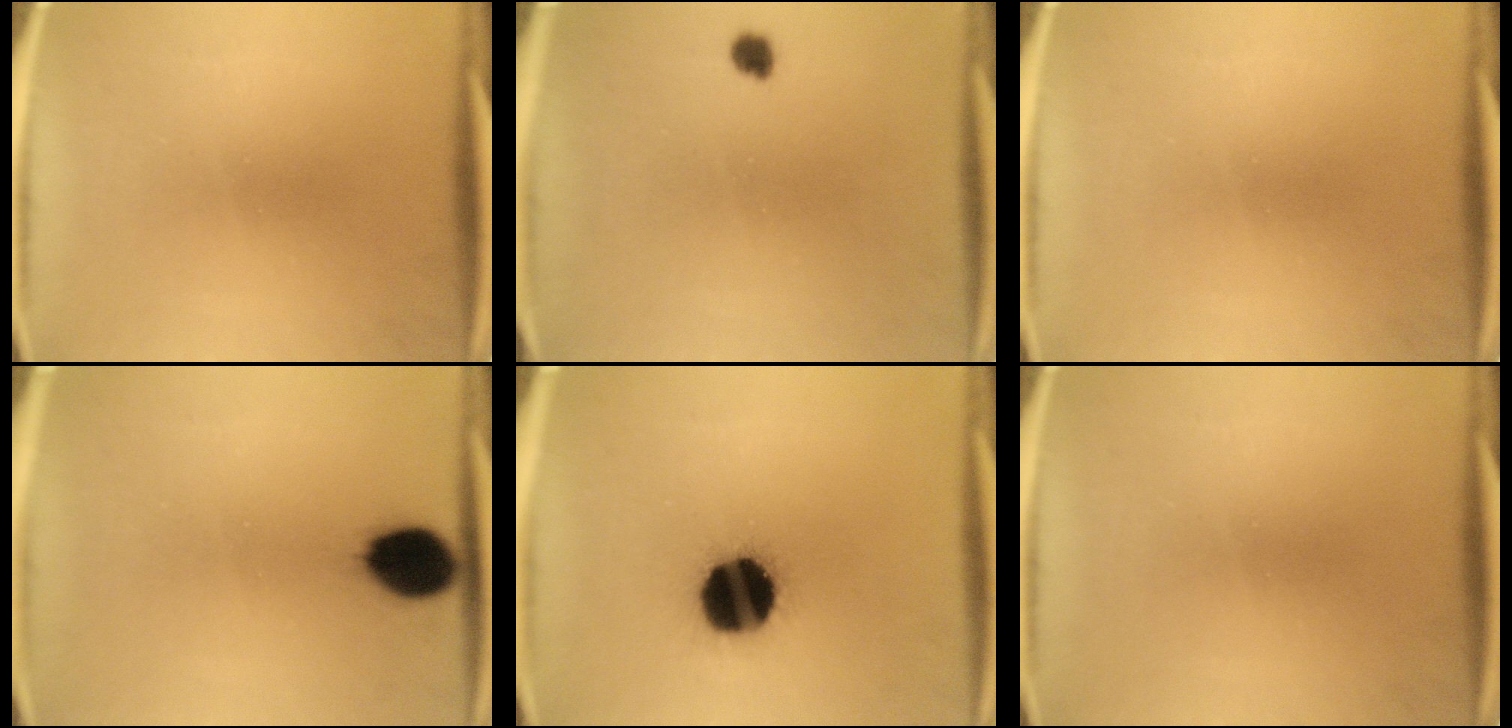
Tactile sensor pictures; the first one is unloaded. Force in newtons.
{"total": 1.8}
{"total": 0.0}
{"total": 9.5}
{"total": 19.1}
{"total": 0.0}